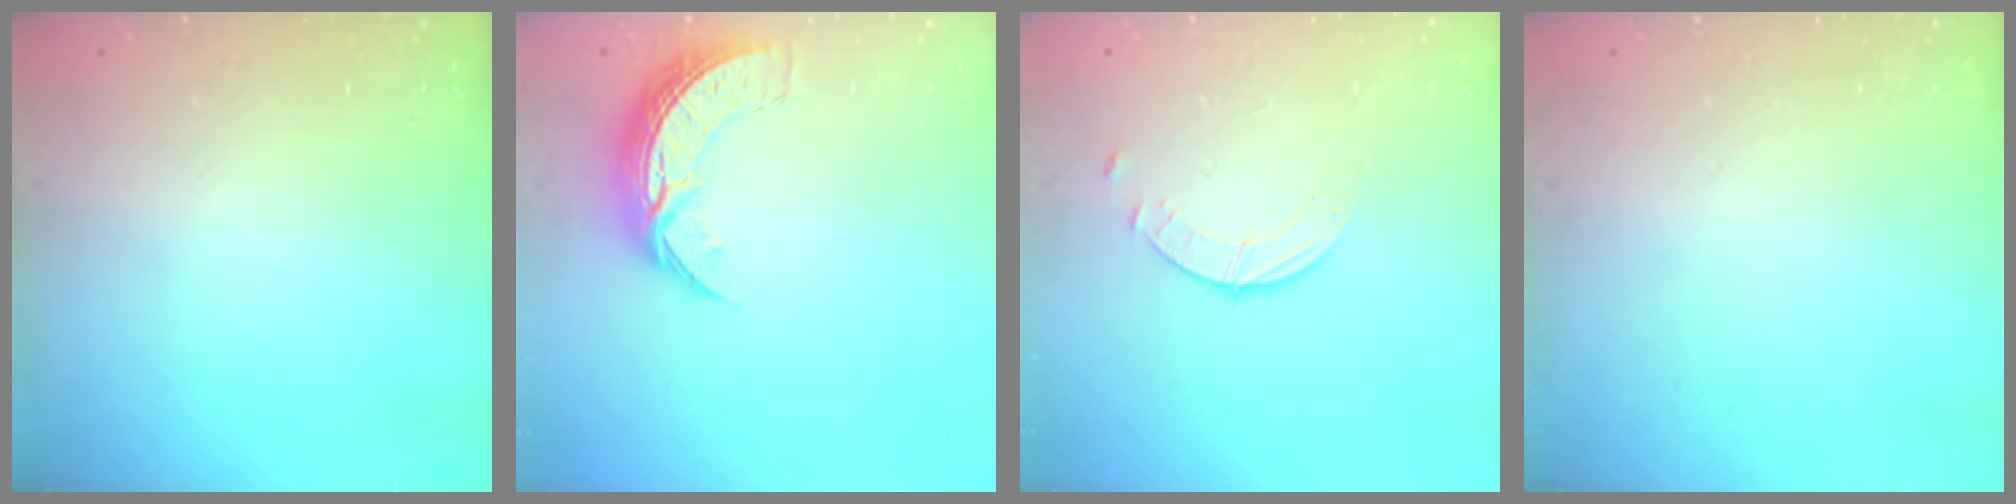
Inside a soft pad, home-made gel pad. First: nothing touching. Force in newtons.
{"total": 8.6, "press": 8.6, "slide": 0.6}
{"total": 2.5, "press": 2.5, "slide": 0.3}
{"total": 0.0}